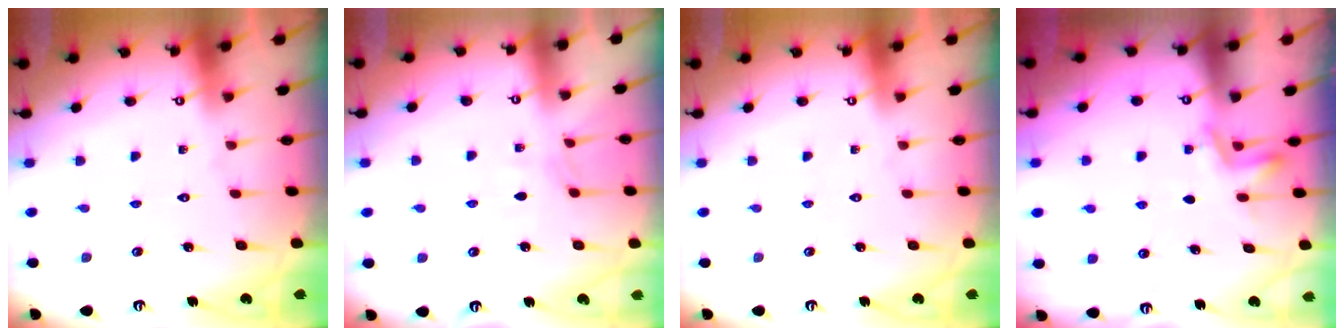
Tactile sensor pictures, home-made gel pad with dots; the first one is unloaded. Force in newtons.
{"total": 3.6, "press": 3.6, "slide": 0.6}
{"total": 0.0}
{"total": 3.6, "press": 3.4, "slide": 0.9}